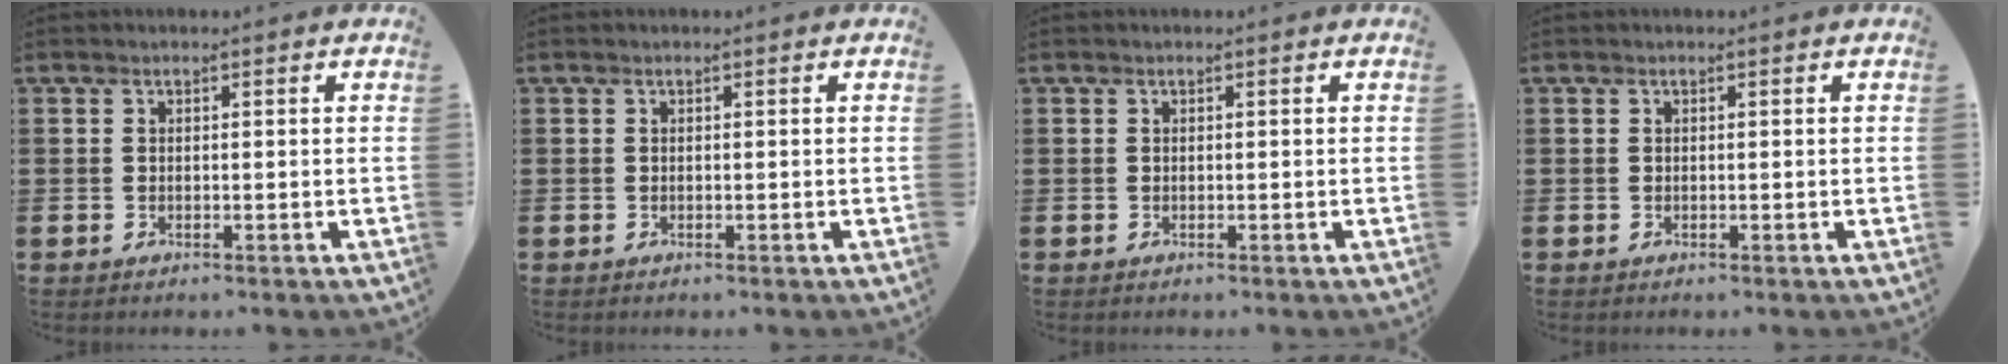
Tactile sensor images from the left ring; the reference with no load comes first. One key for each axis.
{"total": 0.0}
{"total": 0.0}
{"total": 0.0}